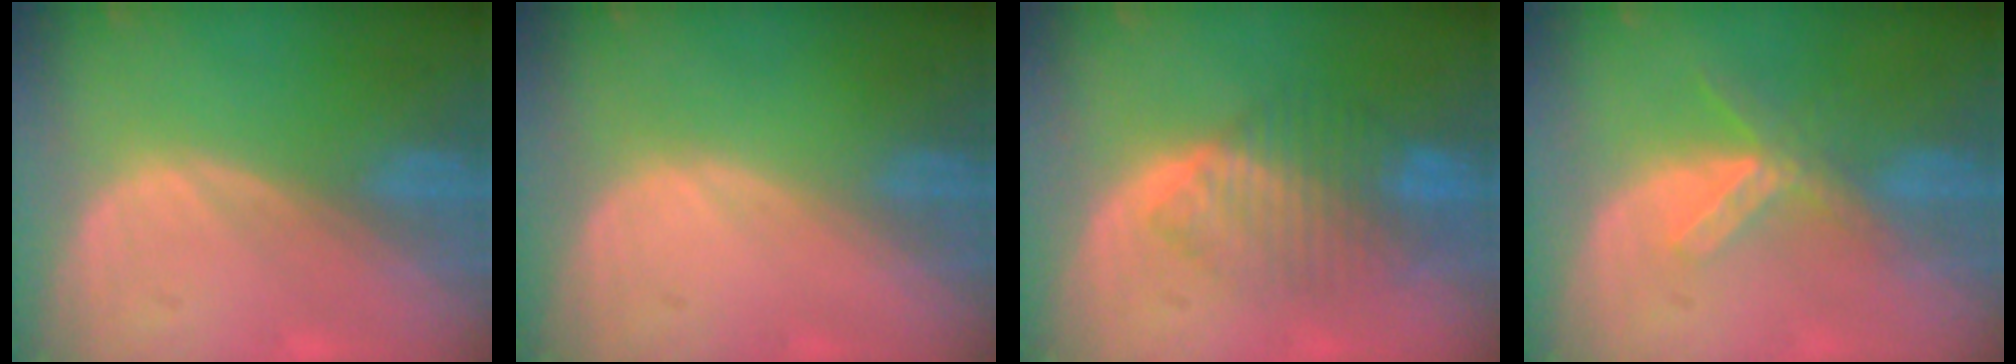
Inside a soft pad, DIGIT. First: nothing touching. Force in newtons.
{"total": 0.0}
{"total": 7.8, "press": 7.4, "slide": 2.3}
{"total": 5.4, "press": 4.9, "slide": 2.4}